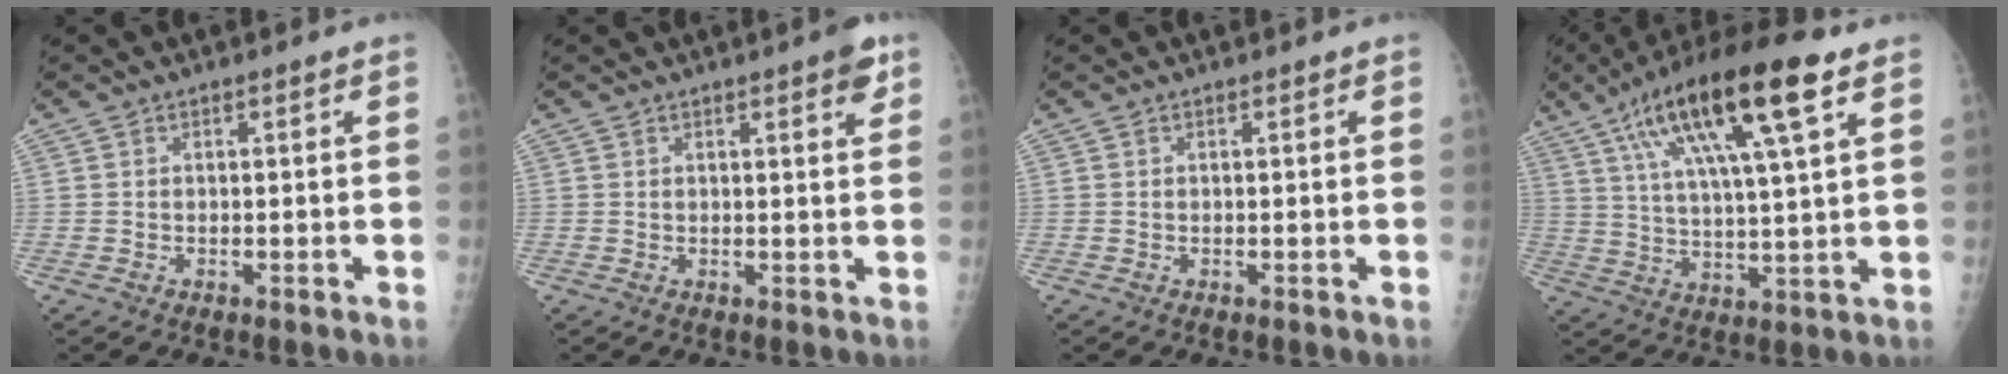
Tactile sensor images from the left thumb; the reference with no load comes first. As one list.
[{"total": 3.4, "force": [1.9, 0.8, 2.6], "torque": [-0.027, -0.007, 0.021]}, {"total": 0.0}, {"total": 19.5, "force": [9.3, 4.1, 16.7], "torque": [-0.291, -0.004, 0.157]}]